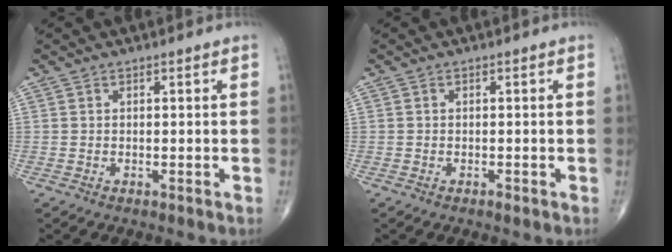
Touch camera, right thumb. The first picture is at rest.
{"total": 0.7, "force": [-0.4, 0.3, 0.5], "torque": [-0.009, -0.001, -0.009]}